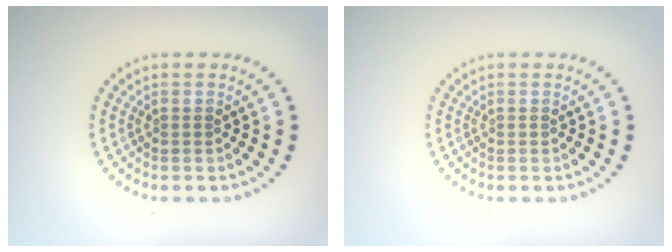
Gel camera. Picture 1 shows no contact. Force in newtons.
{"total": 0.0}